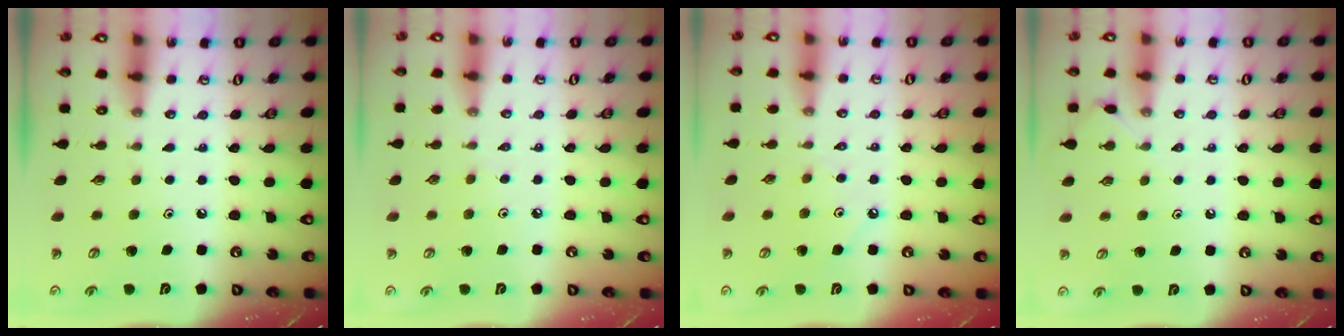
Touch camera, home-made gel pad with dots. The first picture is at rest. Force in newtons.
{"total": 2.2, "press": 2.2, "slide": 0.5}
{"total": 2.2, "press": 2.2, "slide": 0.3}
{"total": 3.4, "press": 3.4, "slide": 0.7}